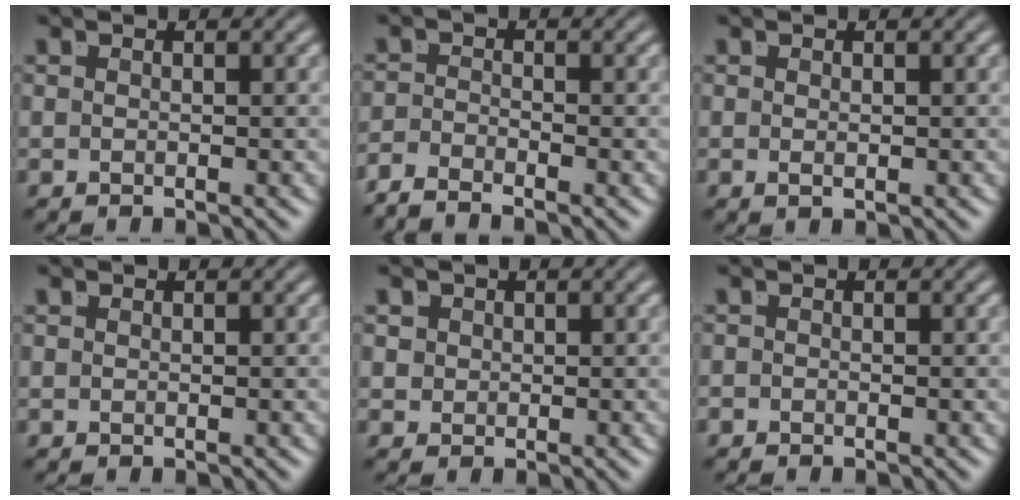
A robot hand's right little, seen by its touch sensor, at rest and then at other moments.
{"total": 2.6, "force": [-2.5, 0.3, 0.6], "torque": [-0.009, -0.015, -0.041]}
{"total": 0.5, "force": [-0.1, -0.2, 0.5], "torque": [-0.010, -0.009, 0.004]}
{"total": 0.0}
{"total": 2.4, "force": [0.8, 2.0, 1.0], "torque": [-0.027, -0.005, 0.018]}
{"total": 0.6, "force": [-0.4, -0.4, -0.1], "torque": [0.005, -0.006, -0.005]}